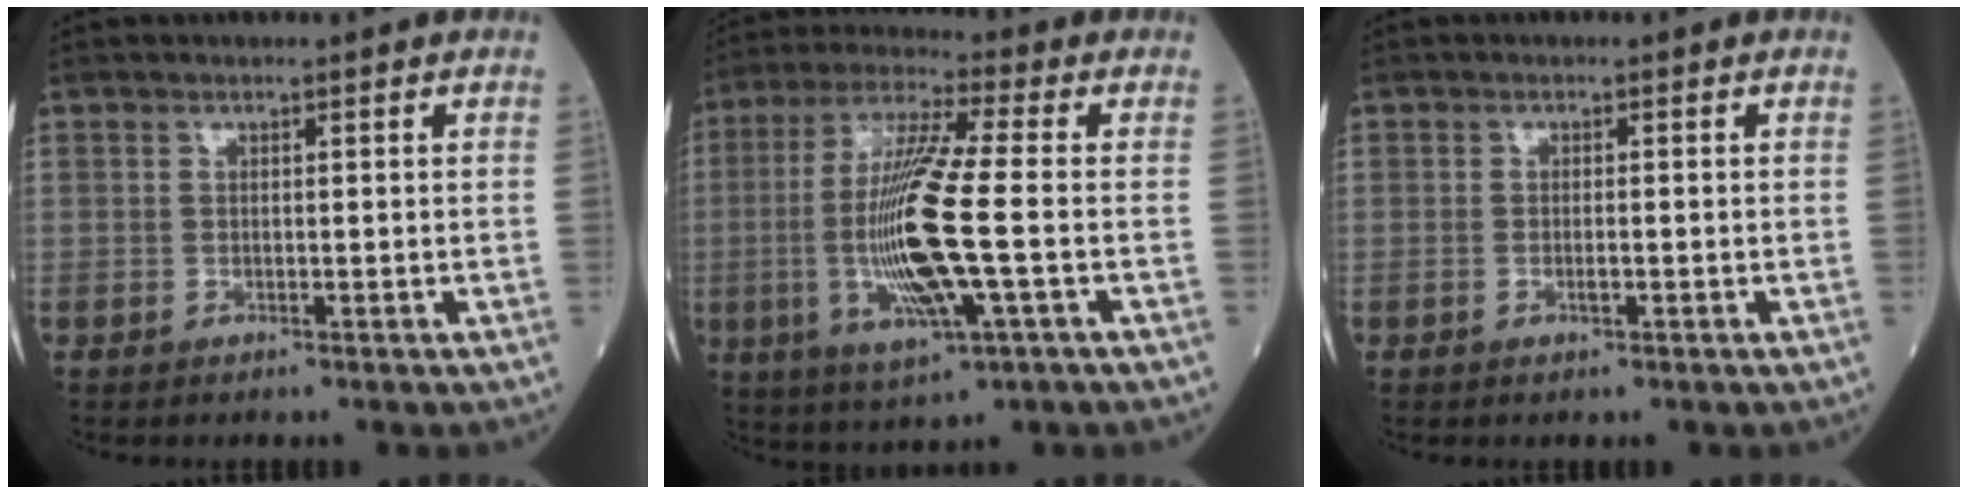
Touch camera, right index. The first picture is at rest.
{"total": 15.4, "force": [-2.3, 1.2, 15.2], "torque": [-0.315, -0.009, -0.043]}
{"total": 1.0, "force": [-0.4, 0.2, 0.9], "torque": [-0.021, -0.001, -0.004]}